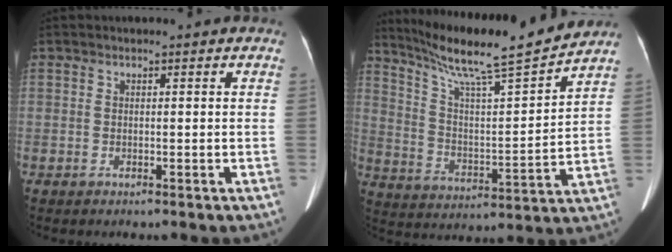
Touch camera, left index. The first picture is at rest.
{"total": 17.9, "force": [15.9, -0.8, 8.2], "torque": [-0.143, -0.012, 0.257]}